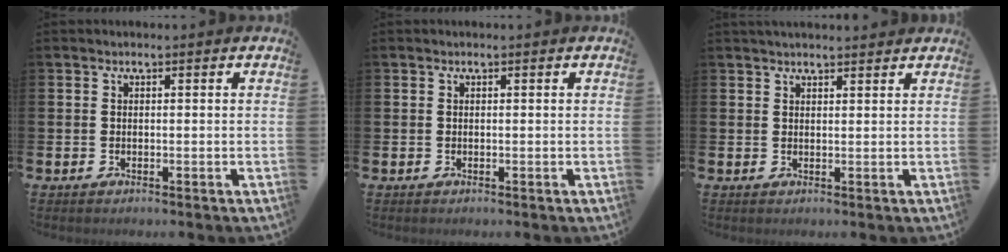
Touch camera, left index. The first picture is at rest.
{"total": 0.0}
{"total": 2.0, "force": [2.0, 0.2, 0.3], "torque": [0.004, -0.011, 0.033]}